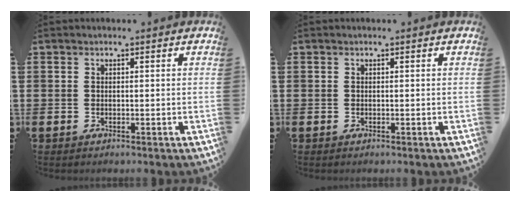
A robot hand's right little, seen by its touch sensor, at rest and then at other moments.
{"total": 0.0}